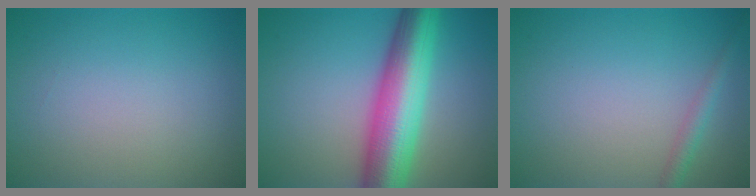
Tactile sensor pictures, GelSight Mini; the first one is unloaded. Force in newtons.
{"total": 10.1, "press": 10.1, "slide": 0.2}
{"total": 1.6, "press": 1.6, "slide": 0.1}